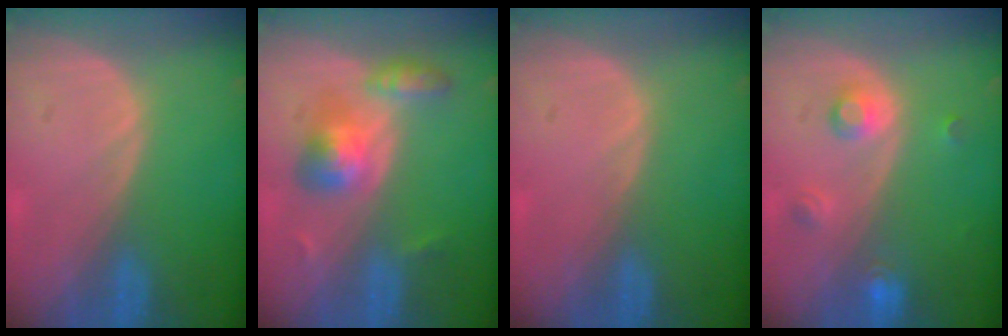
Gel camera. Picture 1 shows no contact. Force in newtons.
{"total": 5.7, "press": 5.4, "slide": 1.6}
{"total": 0.0}
{"total": 3.5, "press": 3.2, "slide": 1.4}